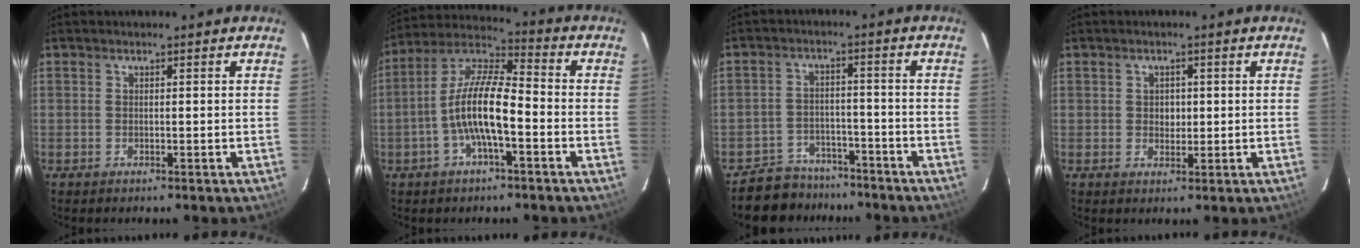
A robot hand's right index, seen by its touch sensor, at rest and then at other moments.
{"total": 11.7, "force": [-3.4, 3.0, 10.8], "torque": [-0.219, 0.007, -0.069]}
{"total": 8.8, "force": [-7.3, 4.7, 0.8], "torque": [-0.035, 0.020, -0.106]}
{"total": 2.3, "force": [0.2, 2.1, 1.0], "torque": [-0.013, 0.006, 0.004]}